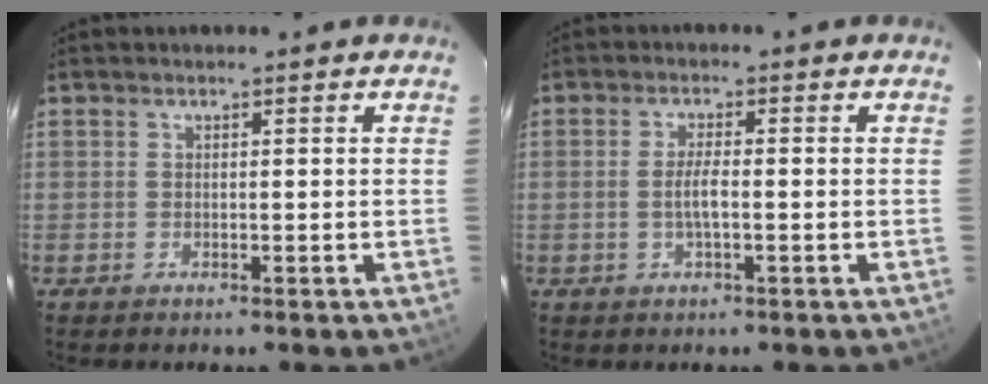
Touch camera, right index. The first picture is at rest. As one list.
[{"total": 2.8, "force": [-0.7, 0.4, 2.7], "torque": [-0.051, -0.001, -0.013]}]